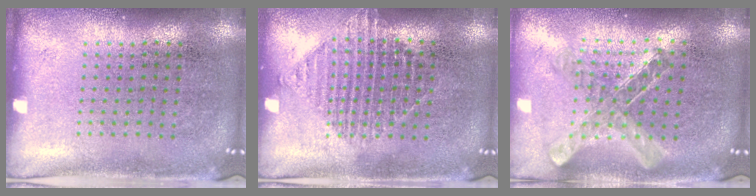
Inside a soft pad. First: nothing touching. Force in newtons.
{"total": 1.1, "press": 1.1, "slide": 0.3}
{"total": 0.9, "press": 0.9, "slide": 0.1}